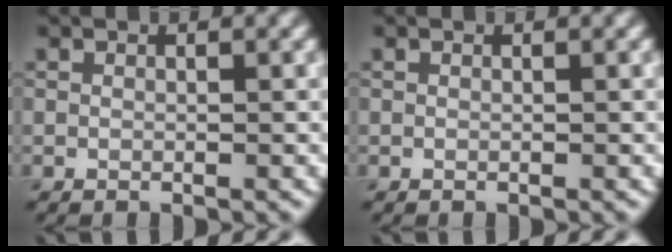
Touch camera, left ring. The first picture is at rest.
{"total": 0.0}